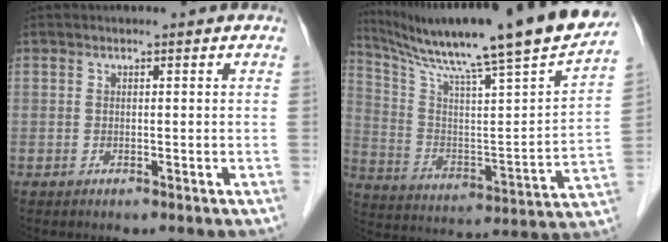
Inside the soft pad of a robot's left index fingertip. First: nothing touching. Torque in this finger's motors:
{"motor_torque": [0.22, -0.35, 0.54, 0.10]}